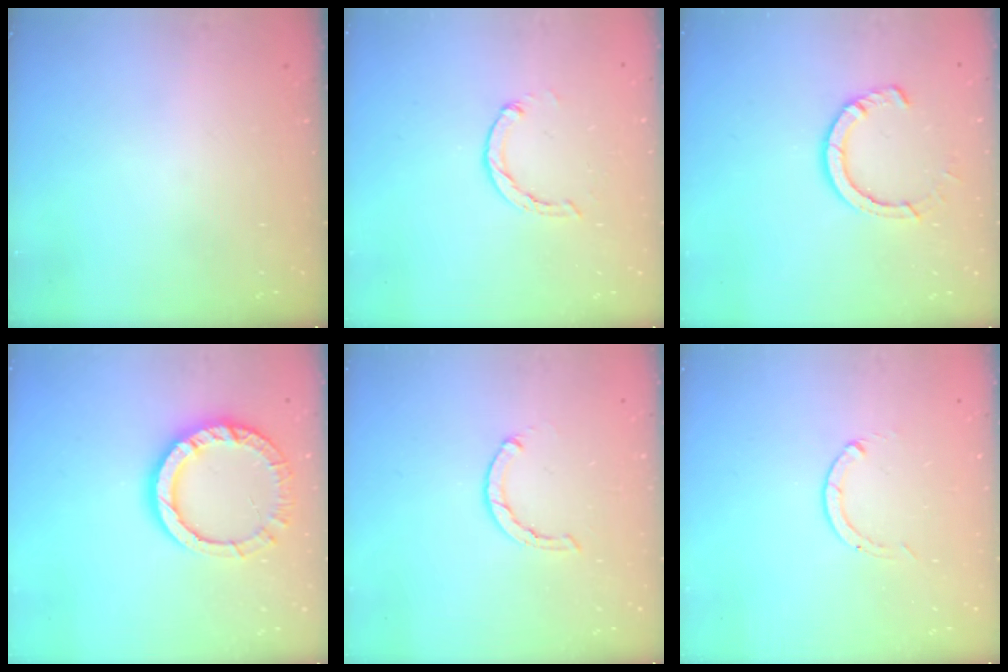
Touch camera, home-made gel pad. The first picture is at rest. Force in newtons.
{"total": 2.7, "press": 2.7, "slide": 0.5}
{"total": 7.5, "press": 7.4, "slide": 1.0}
{"total": 12.3, "press": 12.2, "slide": 1.3}
{"total": 1.2, "press": 1.2, "slide": 0.2}
{"total": 0.0}